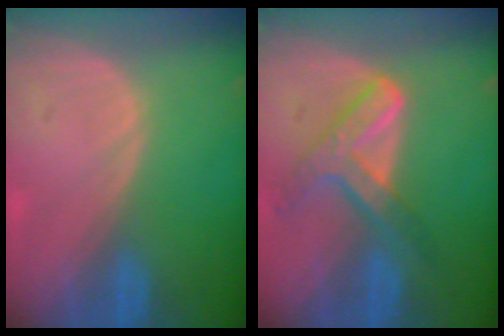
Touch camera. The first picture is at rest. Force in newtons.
{"total": 7.2, "press": 6.0, "slide": 3.8}